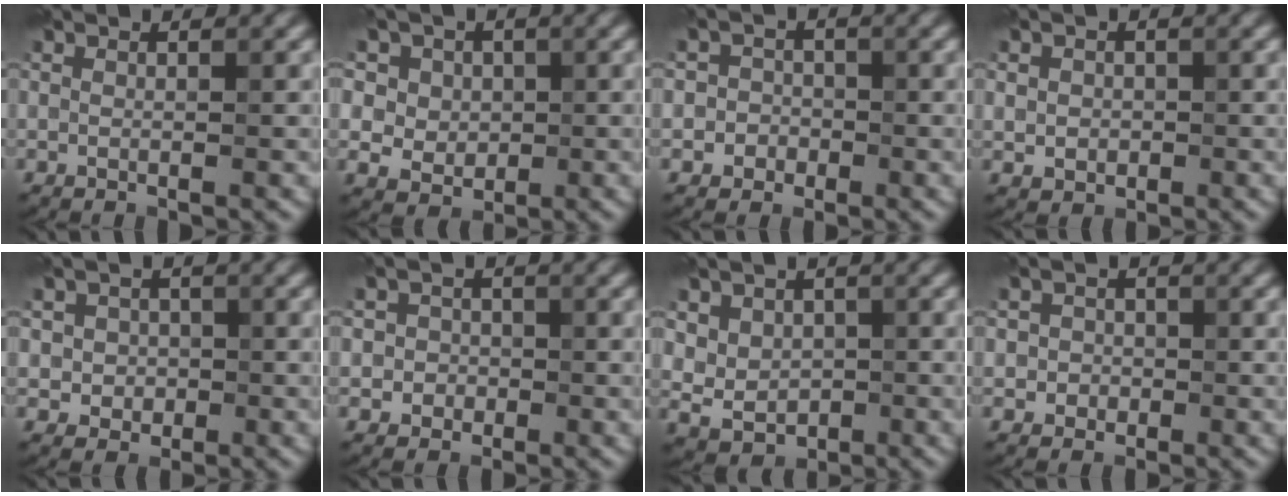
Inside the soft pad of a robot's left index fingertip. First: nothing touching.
{"total": 9.2, "force": [4.0, 7.1, 4.1], "torque": [-0.078, 0.019, 0.038]}
{"total": 2.4, "force": [-0.7, 2.2, 0.4], "torque": [0.023, 0.002, -0.026]}
{"total": 1.9, "force": [0.0, 1.8, 0.8], "torque": [-0.011, -0.004, 0.000]}
{"total": 2.7, "force": [-0.1, 2.5, 1.0], "torque": [0.003, 0.000, -0.012]}
{"total": 2.3, "force": [-0.2, 2.3, 0.5], "torque": [0.018, 0.001, -0.018]}
{"total": 4.8, "force": [1.4, 4.1, 2.1], "torque": [-0.039, 0.000, 0.025]}
{"total": 1.9, "force": [-0.2, 1.8, 0.4], "torque": [0.014, -0.002, -0.011]}